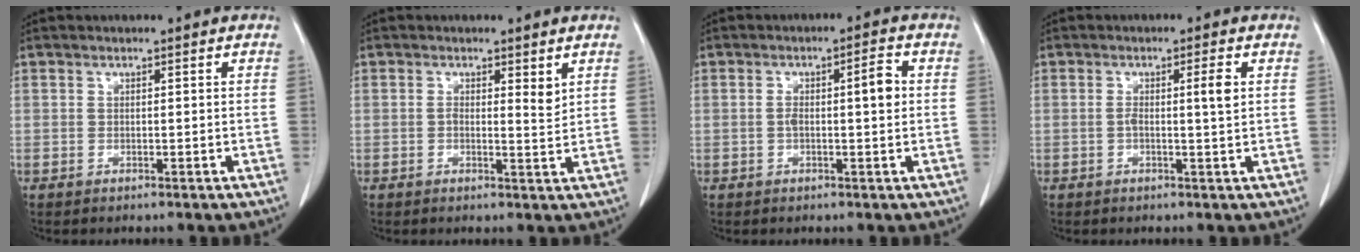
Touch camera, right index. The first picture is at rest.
{"total": 2.4, "force": [0.9, 0.7, 2.1], "torque": [-0.030, -0.004, 0.010]}
{"total": 4.5, "force": [0.2, 0.8, 4.5], "torque": [-0.078, 0.016, 0.004]}
{"total": 3.1, "force": [0.3, -0.2, 3.1], "torque": [-0.056, 0.003, 0.006]}